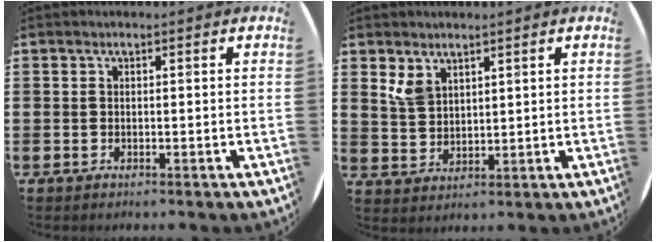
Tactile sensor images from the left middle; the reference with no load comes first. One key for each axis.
{"total": 3.2, "fx": 2.3, "fy": 1.8, "fz": 1.3, "tx": -0.030, "ty": 0.002, "tz": 0.045}